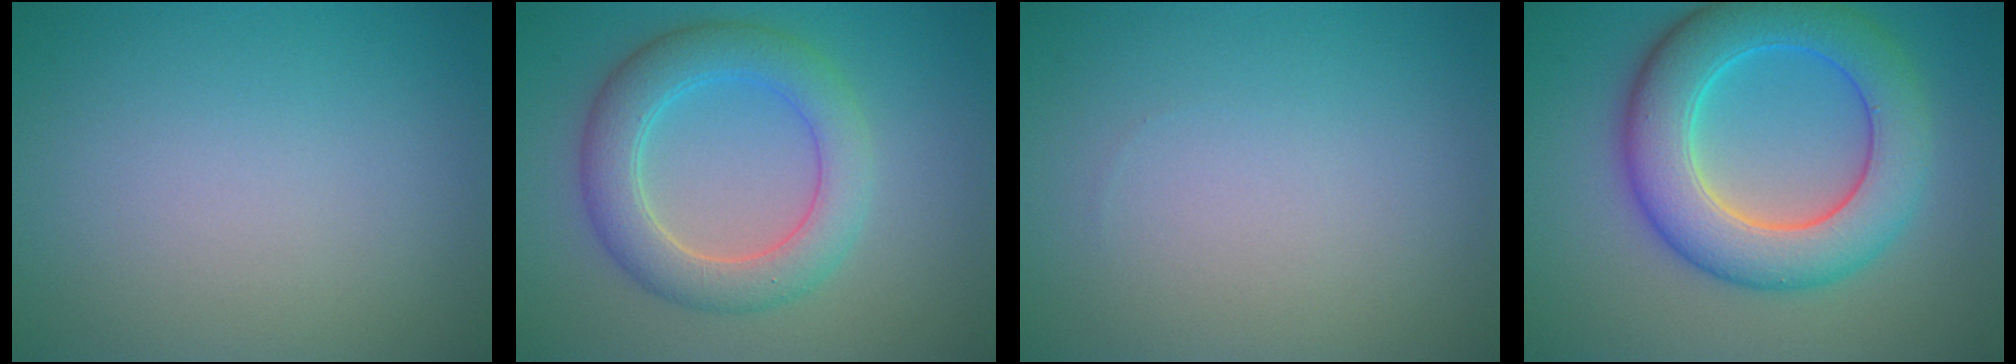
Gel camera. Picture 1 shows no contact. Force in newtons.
{"total": 5.5, "press": 5.5, "slide": 0.1}
{"total": 0.0}
{"total": 8.7, "press": 8.7, "slide": 0.2}